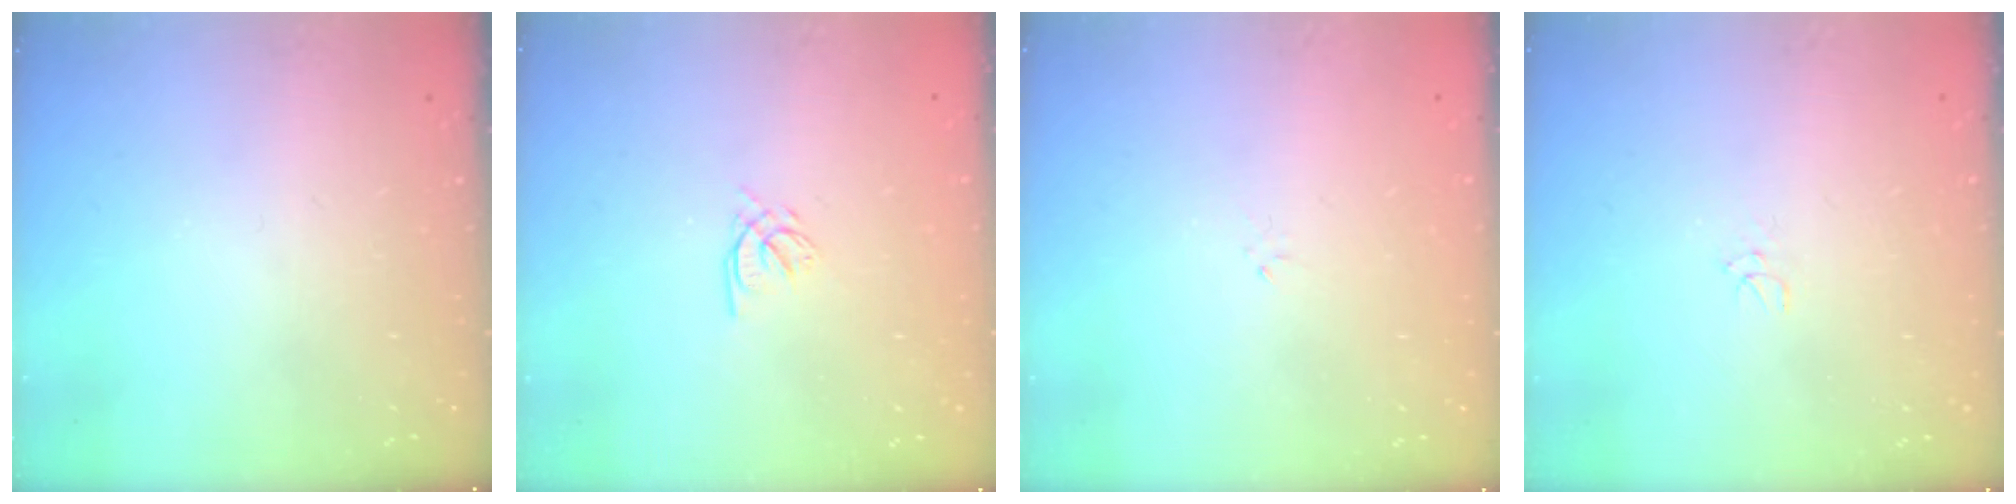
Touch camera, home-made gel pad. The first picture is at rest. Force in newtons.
{"total": 2.4, "press": 2.4, "slide": 0.3}
{"total": 0.0}
{"total": 3.4, "press": 3.4, "slide": 0.2}